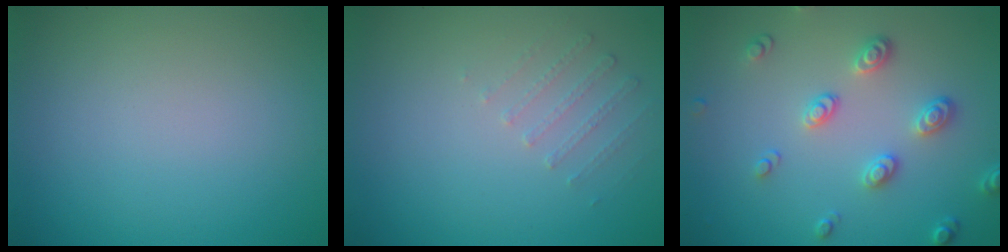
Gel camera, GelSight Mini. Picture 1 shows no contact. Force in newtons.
{"total": 1.1, "press": 0.7, "slide": 0.8}
{"total": 3.2, "press": 2.8, "slide": 1.6}